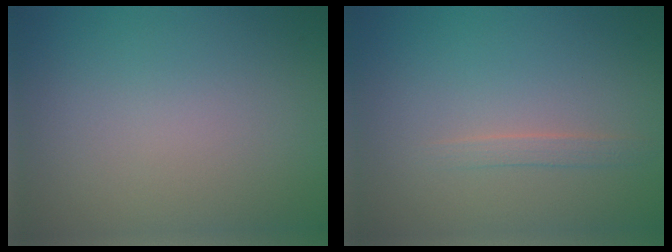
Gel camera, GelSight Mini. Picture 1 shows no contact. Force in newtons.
{"total": 1.1, "press": 1.1, "slide": 0.1}